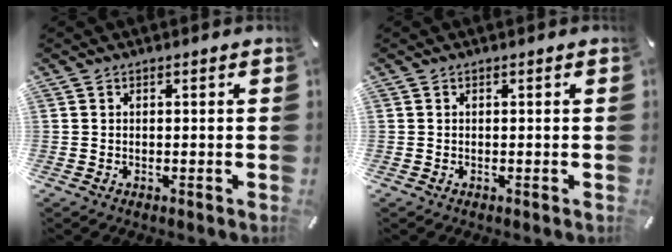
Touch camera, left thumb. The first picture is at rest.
{"total": 0.0}